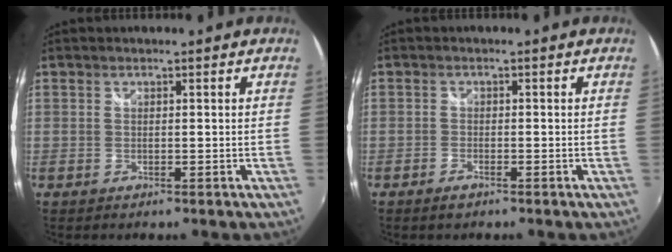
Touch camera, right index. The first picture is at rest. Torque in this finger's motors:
{"motor_torque": [0.15, -0.06, 0.14, 0.00]}